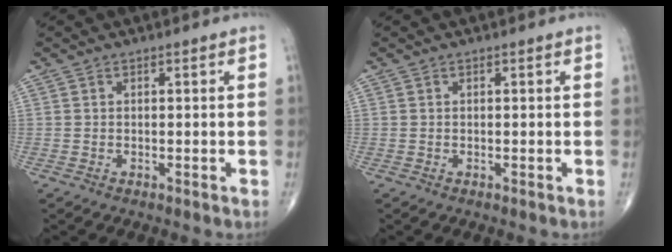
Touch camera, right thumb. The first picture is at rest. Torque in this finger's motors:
{"motor_torque": [0.02, -0.01, 0.01, 0.01, 0.00]}